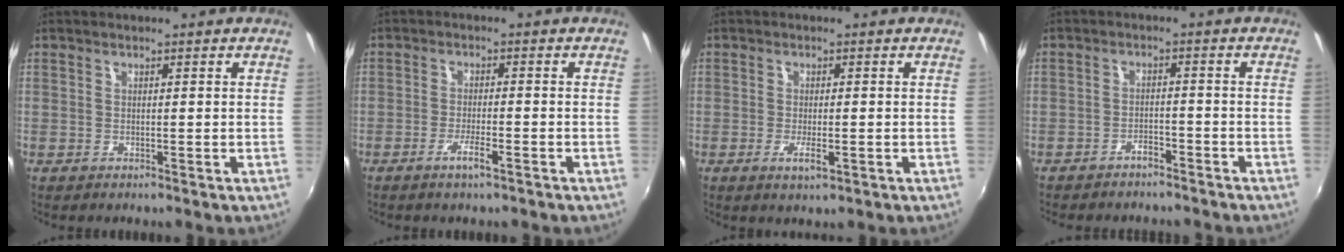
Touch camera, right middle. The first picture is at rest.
{"total": 3.1, "force": [-2.0, 0.2, 2.4], "torque": [-0.055, -0.002, -0.039]}
{"total": 2.9, "force": [-1.1, 0.8, 2.6], "torque": [-0.051, -0.006, -0.017]}
{"total": 4.5, "force": [-4.1, 1.4, 1.3], "torque": [-0.041, 0.000, -0.057]}